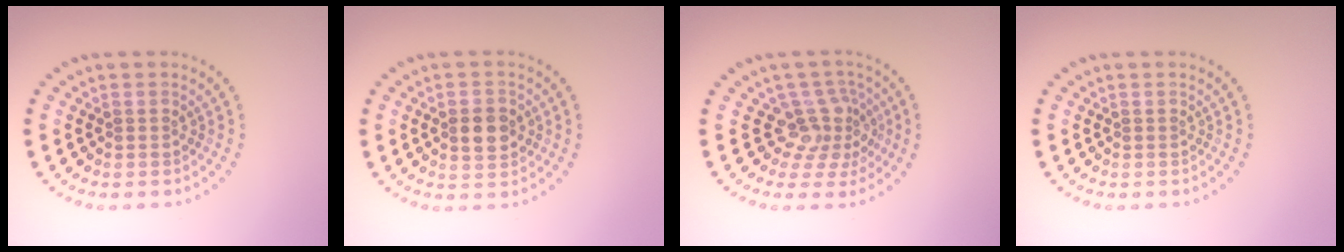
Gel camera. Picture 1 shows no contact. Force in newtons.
{"total": 3.2, "press": 3.2, "slide": 0.1}
{"total": 3.5, "press": 2.5, "slide": 2.4}
{"total": 0.0}